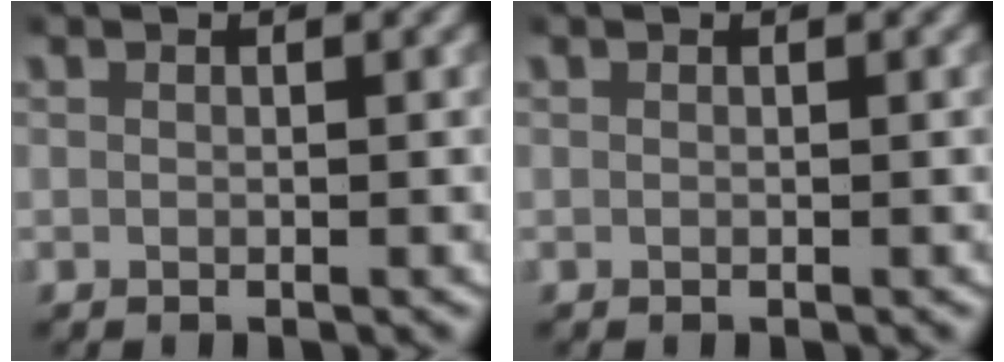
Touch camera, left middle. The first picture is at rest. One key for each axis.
{"total": 0.0}